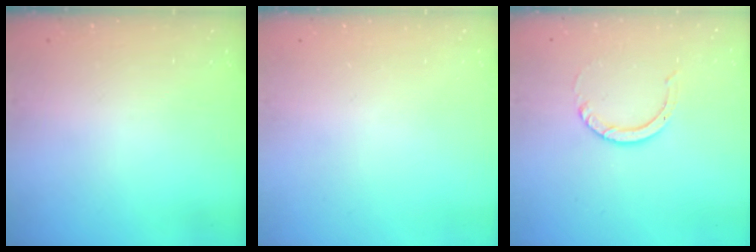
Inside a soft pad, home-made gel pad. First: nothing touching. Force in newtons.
{"total": 0.0}
{"total": 4.0, "press": 4.0, "slide": 0.3}